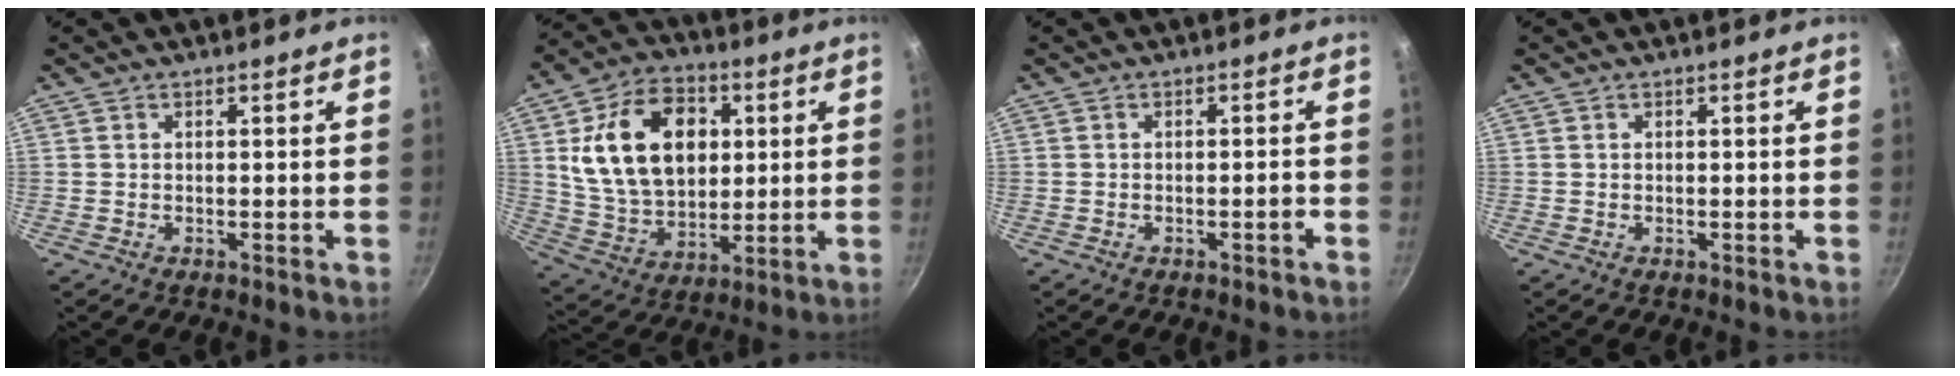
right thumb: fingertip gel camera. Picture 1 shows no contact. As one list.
[{"total": 20.2, "force": [4.4, 14.1, 13.8], "torque": [-0.210, -0.002, 0.081]}, {"total": 1.2, "force": [-0.7, 0.3, 1.0], "torque": [-0.015, 0.011, -0.009]}, {"total": 0.0}]